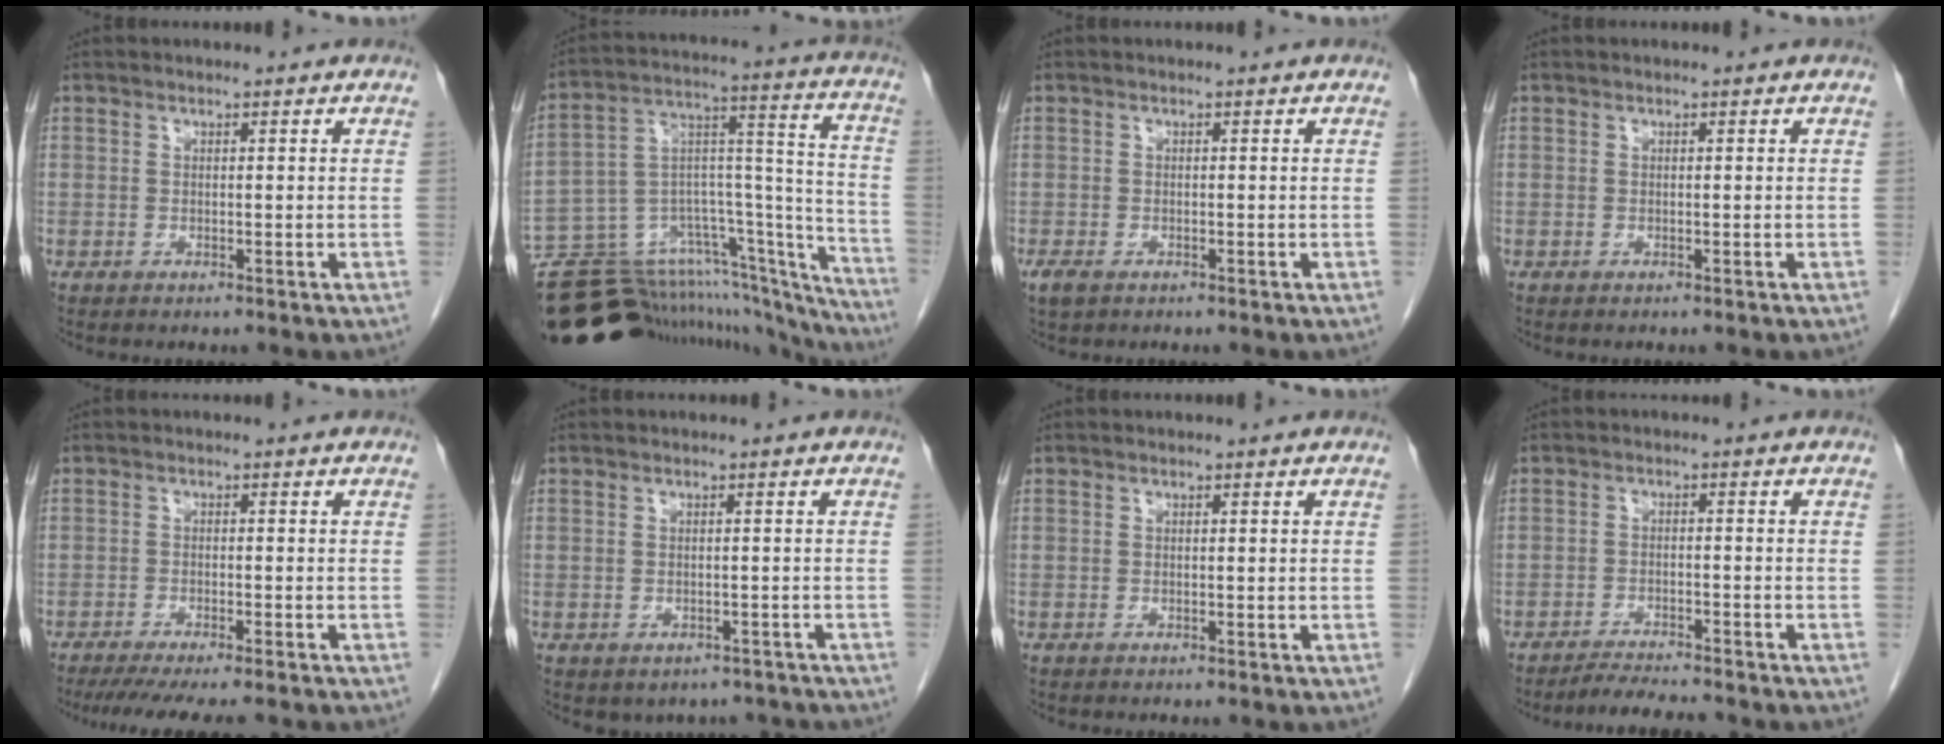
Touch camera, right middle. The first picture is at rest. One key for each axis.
{"total": 29.4, "fx": -25.8, "fy": 7.9, "fz": 11.9, "tx": -0.133, "ty": 0.061, "tz": -0.365}
{"total": 2.1, "fx": -1.3, "fy": 1.1, "fz": 1.2, "tx": -0.033, "ty": -0.005, "tz": -0.017}
{"total": 0.0}
{"total": 10.8, "fx": -9.4, "fy": 0.6, "fz": 5.4, "tx": -0.066, "ty": -0.023, "tz": -0.131}
{"total": 4.5, "fx": -3.6, "fy": 2.5, "fz": 0.6, "tx": 0.003, "ty": 0.013, "tz": -0.041}
{"total": 0.0}
{"total": 4.8, "fx": -4.6, "fy": -0.1, "fz": 1.5, "tx": -0.028, "ty": -0.017, "tz": -0.076}